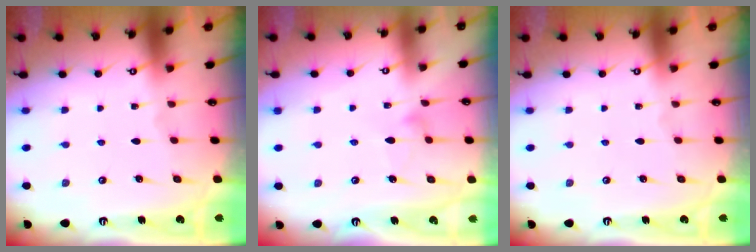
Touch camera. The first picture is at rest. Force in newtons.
{"total": 5.8, "press": 5.8, "slide": 0.3}
{"total": 0.0}